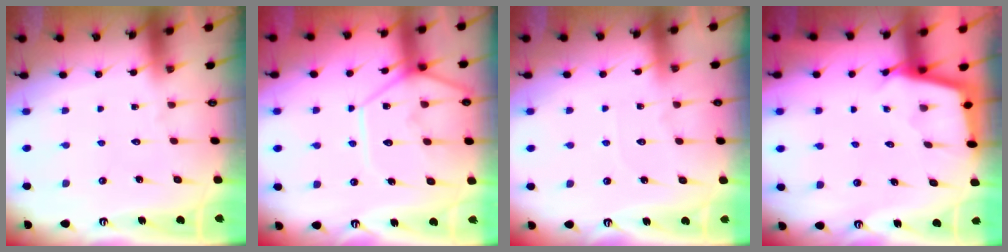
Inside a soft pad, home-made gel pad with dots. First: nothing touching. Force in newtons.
{"total": 12.1, "press": 12.0, "slide": 1.4}
{"total": 3.3, "press": 3.3, "slide": 0.4}
{"total": 2.2, "press": 2.2, "slide": 0.2}